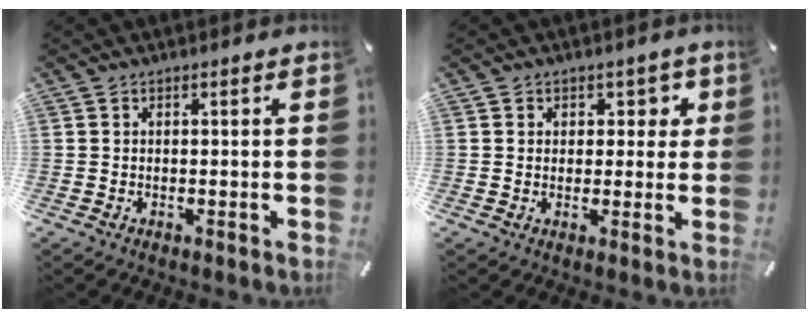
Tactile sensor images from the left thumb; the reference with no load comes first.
{"total": 4.1, "force": [1.1, 3.7, 1.4], "torque": [-0.004, 0.001, 0.010]}